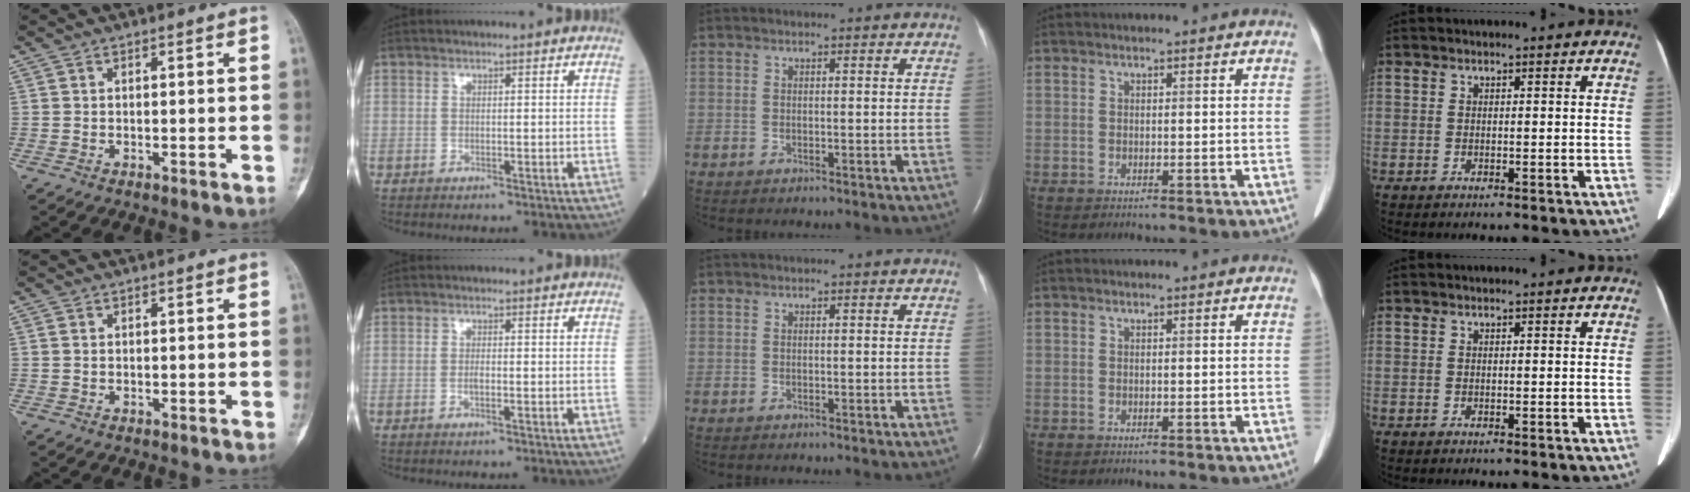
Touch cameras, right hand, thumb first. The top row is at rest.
{"thumb": {"total": 0.6, "force": [0.1, 0.4, 0.4], "torque": [-0.009, 0.002, 0.002]}, "index": {"total": 1.4, "force": [-0.3, 0.2, 1.3], "torque": [-0.028, 0.000, -0.004]}}